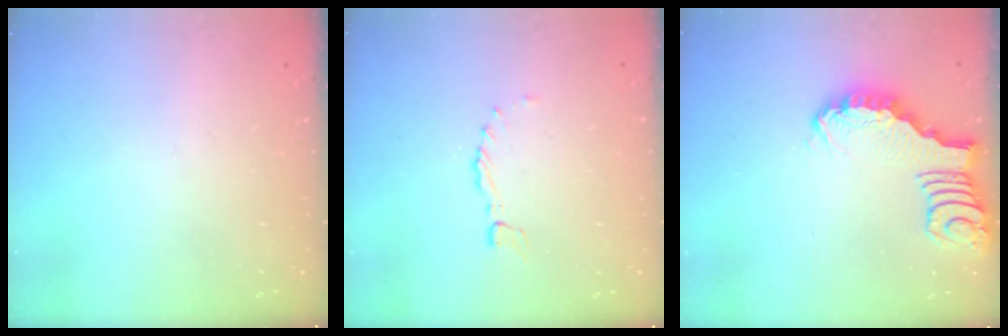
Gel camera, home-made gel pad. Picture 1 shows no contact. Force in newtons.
{"total": 0.0}
{"total": 2.7, "press": 2.7, "slide": 0.4}